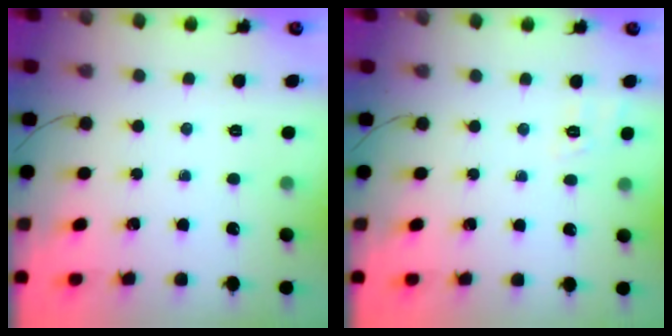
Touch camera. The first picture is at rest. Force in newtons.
{"total": 2.3, "press": 1.3, "slide": 1.9}